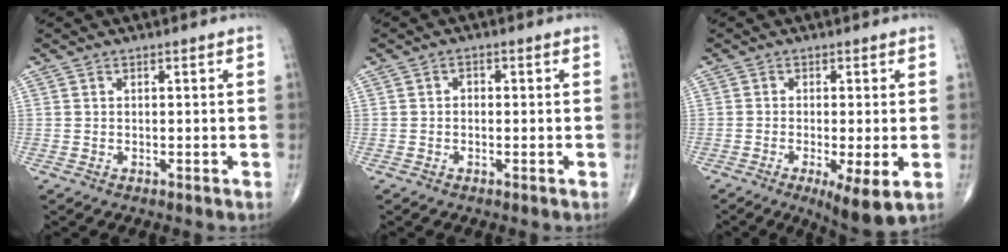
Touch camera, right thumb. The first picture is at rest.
{"total": 1.2, "force": [-0.1, 0.9, 0.8], "torque": [-0.005, 0.006, -0.006]}
{"total": 7.5, "force": [-2.4, 1.7, 7.0], "torque": [-0.117, -0.020, -0.039]}